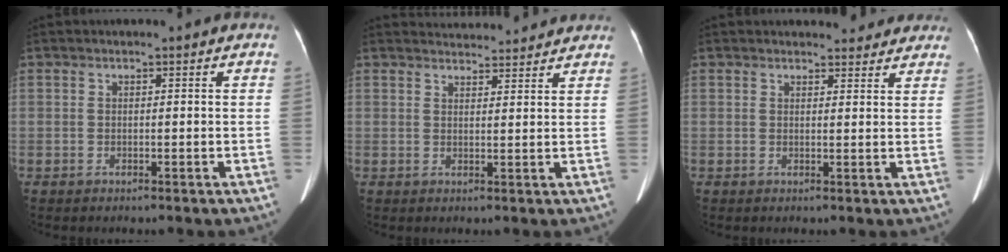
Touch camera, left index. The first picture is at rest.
{"total": 7.1, "force": [7.0, 1.0, 0.9], "torque": [-0.010, 0.022, 0.083]}
{"total": 6.4, "force": [6.0, 2.0, 1.3], "torque": [0.003, 0.002, 0.055]}